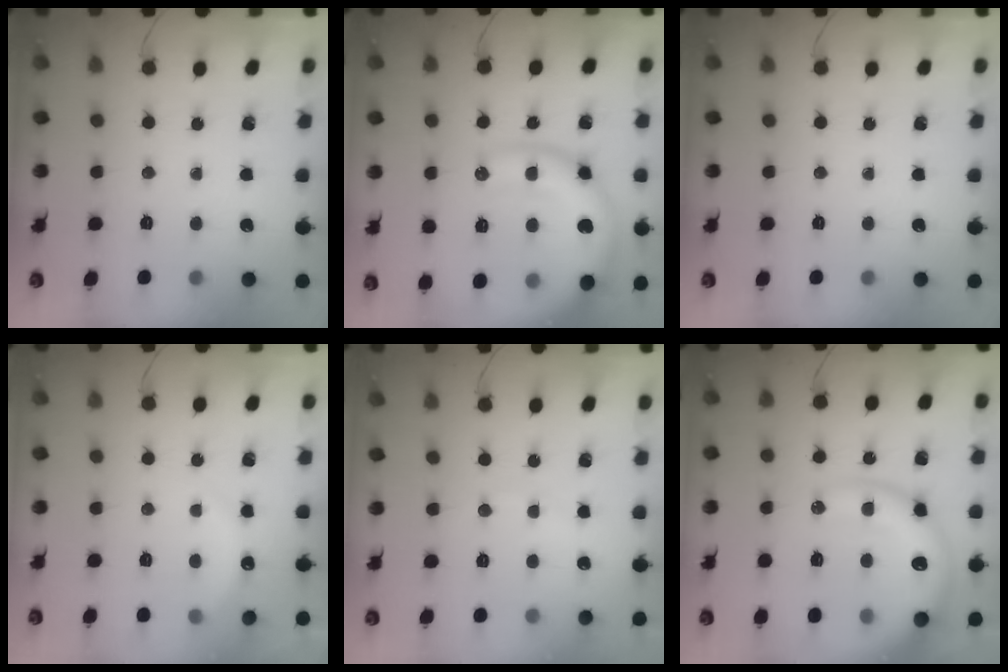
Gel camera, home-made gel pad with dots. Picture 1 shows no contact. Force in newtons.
{"total": 16.3, "press": 16.2, "slide": 1.7}
{"total": 0.0}
{"total": 4.4, "press": 4.2, "slide": 1.2}
{"total": 4.2, "press": 4.0, "slide": 1.2}
{"total": 17.6, "press": 17.2, "slide": 3.9}